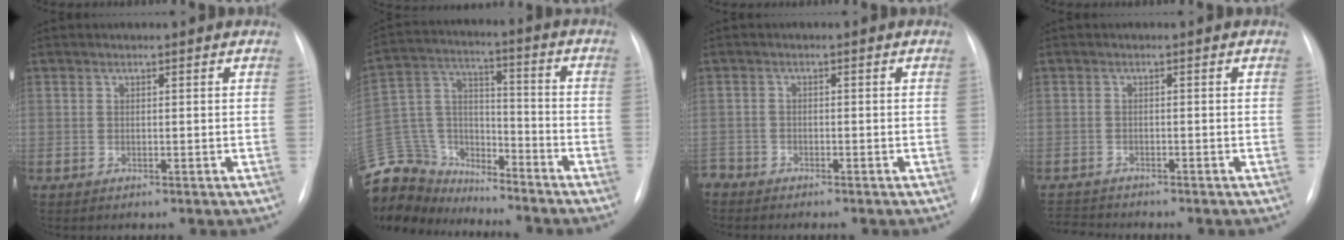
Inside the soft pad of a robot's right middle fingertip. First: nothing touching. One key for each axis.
{"total": 18.9, "fx": -17.3, "fy": 6.5, "fz": 3.9, "tx": -0.108, "ty": 0.044, "tz": -0.296}
{"total": 2.7, "fx": -2.6, "fy": 0.7, "fz": 0.0, "tx": 0.001, "ty": -0.007, "tz": -0.048}
{"total": 3.4, "fx": -3.4, "fy": 0.2, "fz": 0.0, "tx": -0.003, "ty": -0.017, "tz": -0.057}